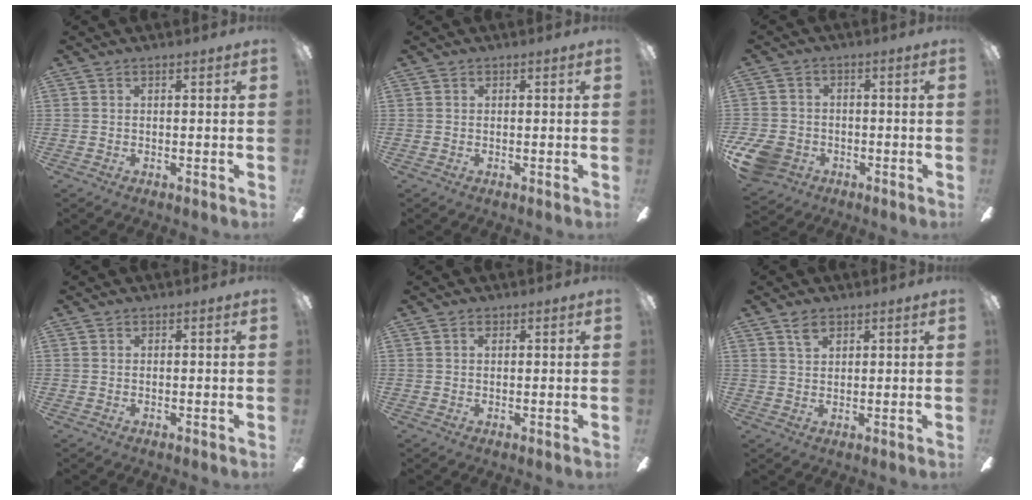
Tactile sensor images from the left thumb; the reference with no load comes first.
{"total": 0.0}
{"total": 8.8, "force": [-3.9, 6.7, 4.1], "torque": [-0.104, 0.027, -0.073]}
{"total": 0.0}
{"total": 0.9, "force": [0.4, 0.6, 0.5], "torque": [-0.010, 0.002, 0.008]}
{"total": 3.5, "force": [2.3, 1.9, 1.7], "torque": [-0.030, -0.002, 0.042]}